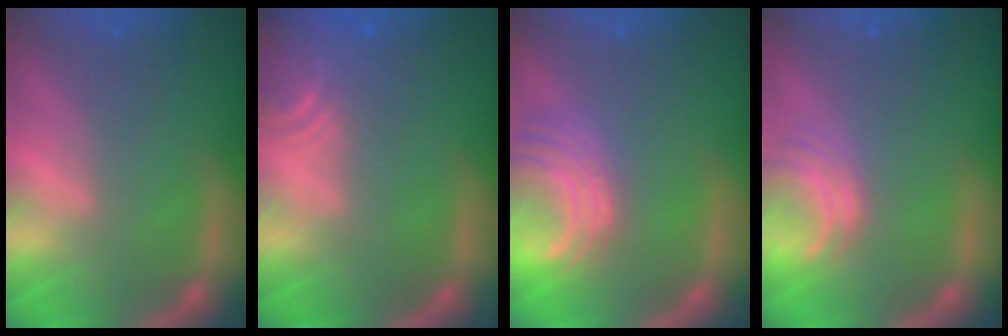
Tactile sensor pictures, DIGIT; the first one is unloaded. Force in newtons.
{"total": 4.5}
{"total": 6.0}
{"total": 3.0}